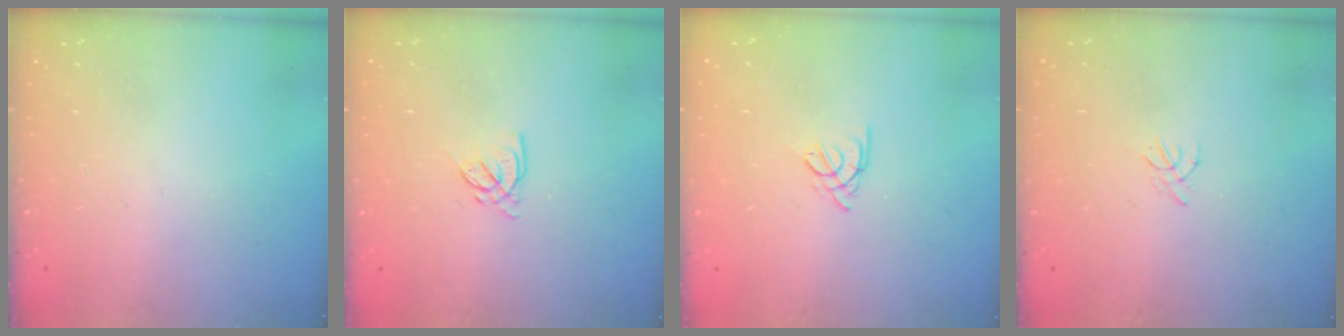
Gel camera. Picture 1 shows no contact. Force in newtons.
{"total": 2.8, "press": 2.8, "slide": 0.1}
{"total": 3.4, "press": 3.3, "slide": 0.6}
{"total": 0.8, "press": 0.7, "slide": 0.3}